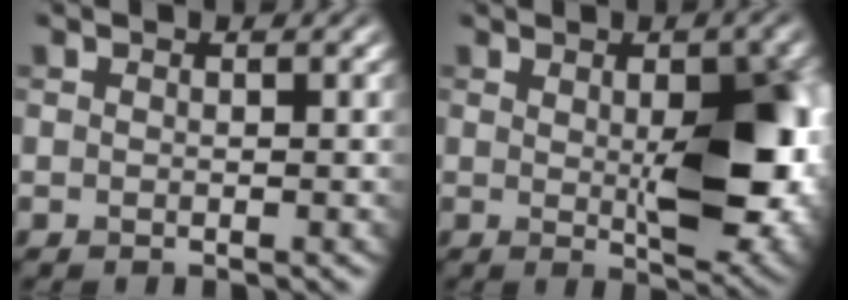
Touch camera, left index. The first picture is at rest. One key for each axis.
{"total": 9.4, "fx": 0.3, "fy": 3.8, "fz": 8.6, "tx": -0.121, "ty": -0.012, "tz": 0.016}